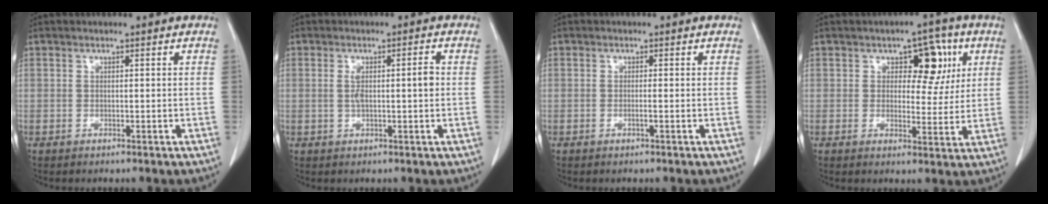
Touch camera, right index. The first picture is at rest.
{"total": 3.7, "force": [0.2, 0.6, 3.6], "torque": [-0.066, 0.009, 0.006]}
{"total": 0.9, "force": [-0.3, -0.2, 0.8], "torque": [-0.014, 0.000, -0.005]}
{"total": 7.3, "force": [2.5, 4.1, 5.5], "torque": [-0.059, 0.016, 0.034]}